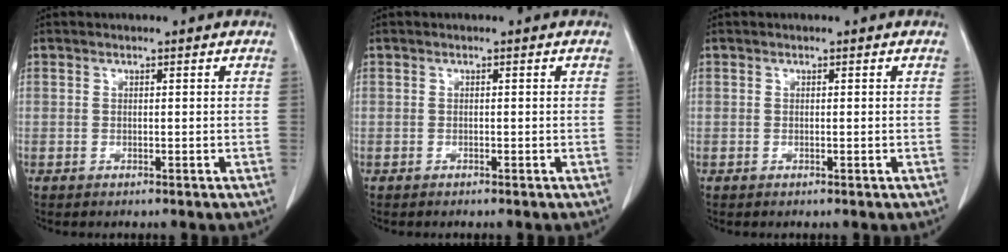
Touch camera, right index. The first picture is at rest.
{"total": 0.0}
{"total": 0.0}